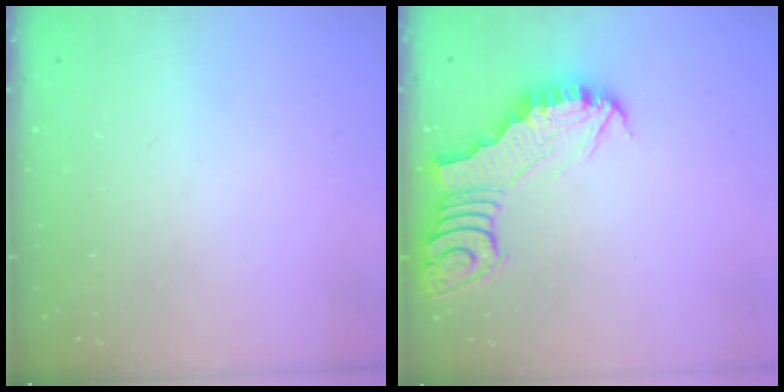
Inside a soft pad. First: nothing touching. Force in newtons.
{"total": 3.3, "press": 3.3, "slide": 0.4}